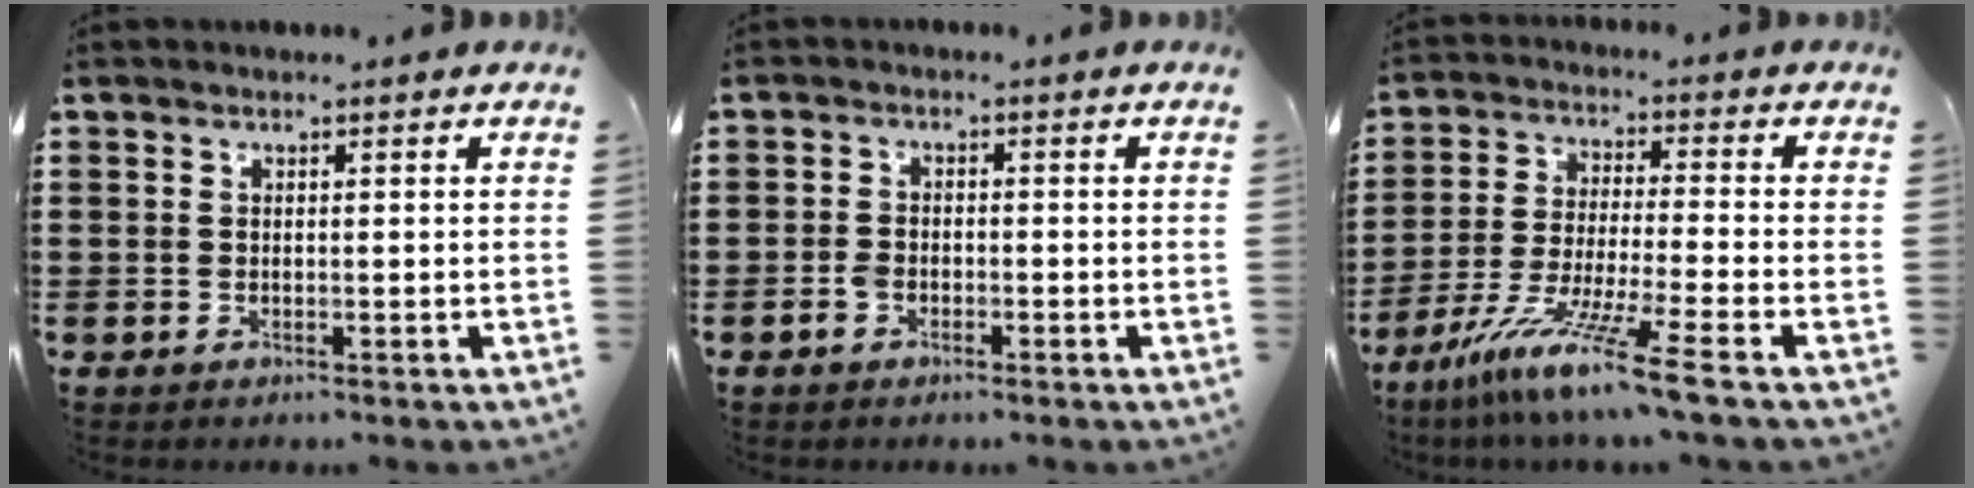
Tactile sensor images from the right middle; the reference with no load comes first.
{"total": 1.9, "force": [-1.2, 1.0, 1.0], "torque": [-0.029, -0.001, -0.026]}
{"total": 10.7, "force": [-8.0, -0.6, 7.1], "torque": [-0.144, -0.009, -0.161]}